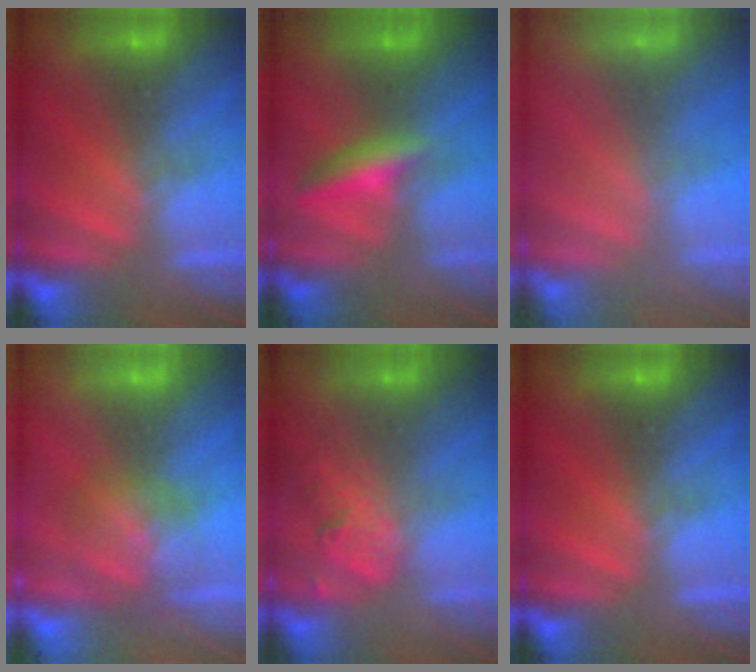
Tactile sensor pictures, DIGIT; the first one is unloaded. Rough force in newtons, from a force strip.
{"total": 2.4}
{"total": 7.3}
{"total": 3.2}
{"total": 2.2}
{"total": 0.0}